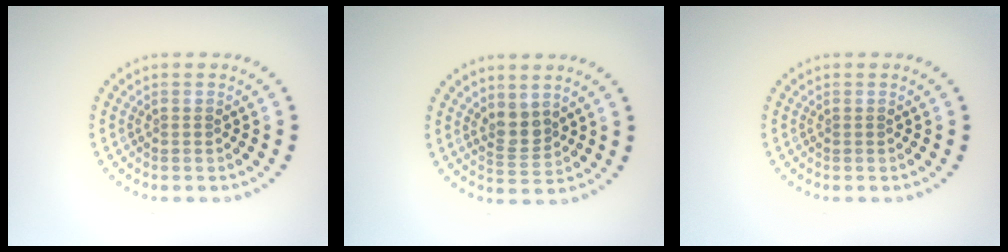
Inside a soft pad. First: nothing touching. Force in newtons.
{"total": 2.1, "press": 1.8, "slide": 1.2}
{"total": 0.0}